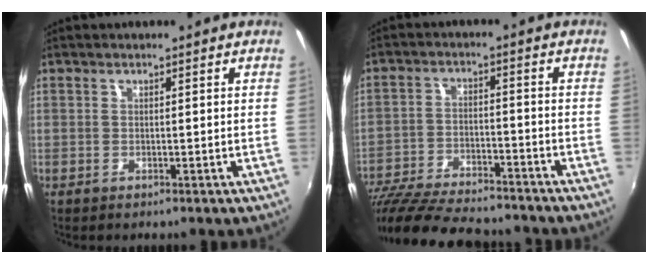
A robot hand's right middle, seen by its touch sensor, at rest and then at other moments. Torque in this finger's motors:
{"motor_torque": [1.07, -1.07, 0.43, 0.12]}